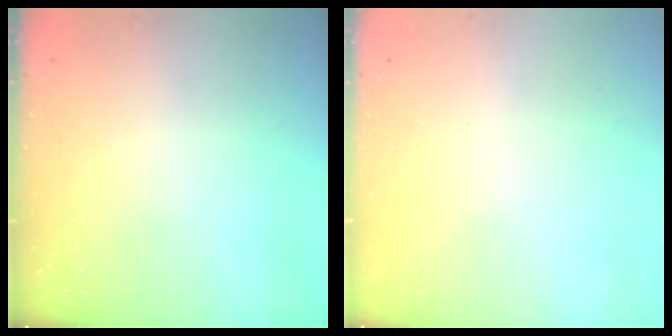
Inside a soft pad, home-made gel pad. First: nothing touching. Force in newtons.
{"total": 0.0}